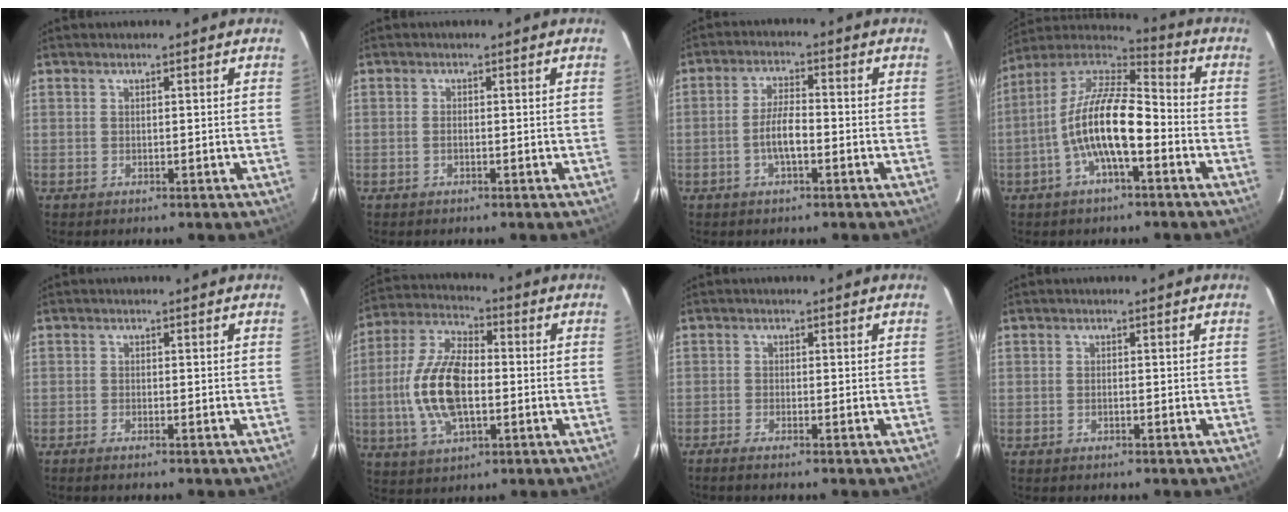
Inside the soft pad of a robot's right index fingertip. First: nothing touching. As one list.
[{"total": 0.9, "force": [-0.4, 0.5, 0.6], "torque": [-0.012, 0.003, -0.009]}, {"total": 5.1, "force": [-1.8, 1.6, 4.5], "torque": [-0.092, 0.007, -0.034]}, {"total": 14.7, "force": [-4.5, 4.9, 13.1], "torque": [-0.254, 0.007, -0.092]}, {"total": 1.2, "force": [-1.0, -0.1, 0.6], "torque": [-0.019, -0.001, -0.022]}, {"total": 14.8, "force": [-1.9, 7.2, 12.8], "torque": [-0.271, 0.008, -0.038]}, {"total": 2.0, "force": [-1.6, -0.2, 1.1], "torque": [-0.035, -0.003, -0.033]}, {"total": 0.5, "force": [-0.4, 0.2, 0.2], "torque": [-0.004, 0.002, -0.010]}]